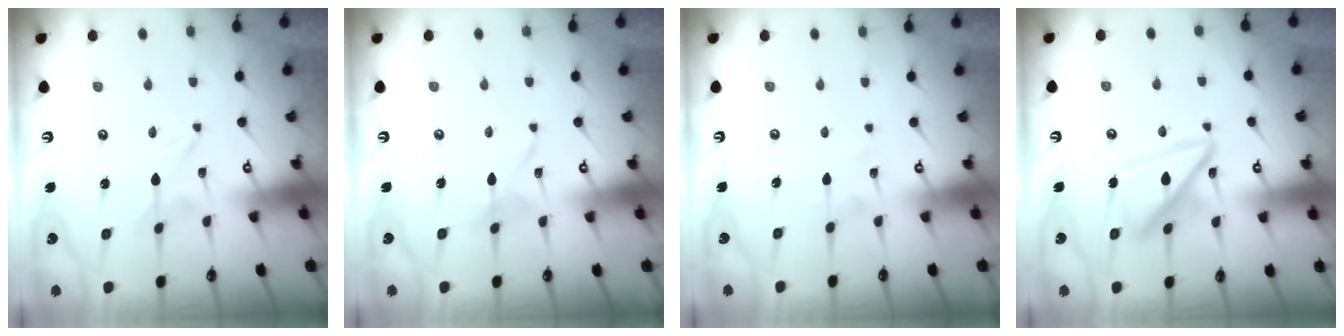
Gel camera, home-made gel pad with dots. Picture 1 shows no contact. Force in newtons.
{"total": 3.0, "press": 3.0, "slide": 0.2}
{"total": 2.8, "press": 2.8, "slide": 0.4}
{"total": 16.7, "press": 16.6, "slide": 1.6}